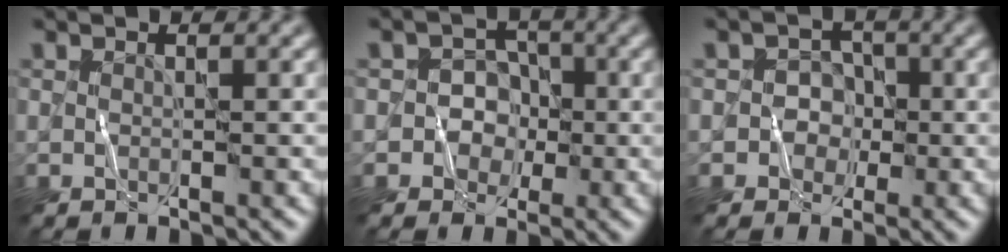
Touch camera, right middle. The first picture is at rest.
{"total": 3.0, "force": [-0.8, 2.9, 0.4], "torque": [0.030, 0.013, -0.033]}
{"total": 2.3, "force": [-0.6, 2.2, 0.2], "torque": [0.032, 0.011, -0.025]}